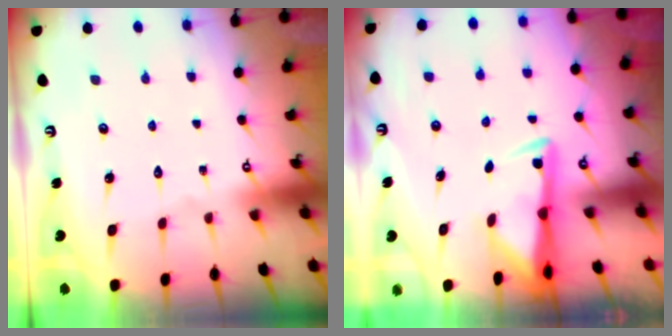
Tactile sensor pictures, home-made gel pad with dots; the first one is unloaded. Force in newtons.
{"total": 2.9, "press": 2.8, "slide": 0.5}